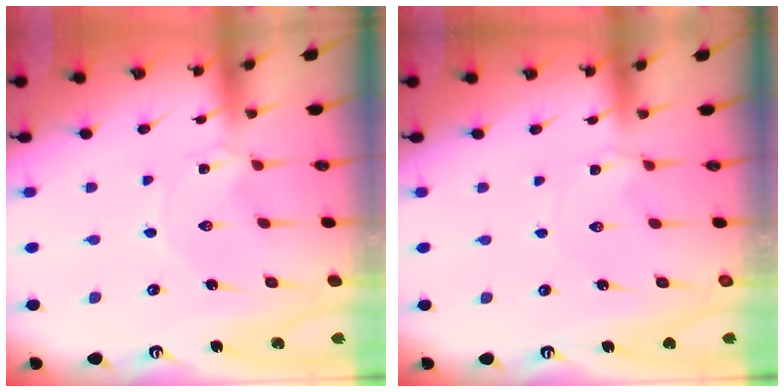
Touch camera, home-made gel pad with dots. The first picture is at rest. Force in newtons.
{"total": 2.4, "press": 2.4, "slide": 0.4}